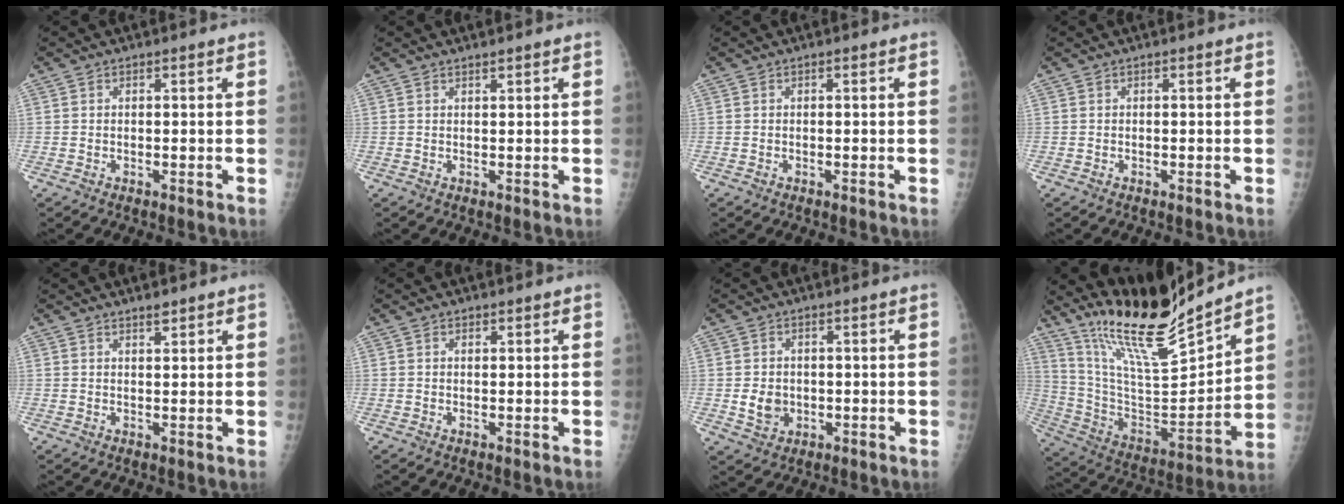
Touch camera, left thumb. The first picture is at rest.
{"total": 0.8, "force": [0.7, 0.0, 0.2], "torque": [-0.002, -0.006, 0.013]}
{"total": 0.0}
{"total": 0.0}
{"total": 1.6, "force": [1.4, 0.4, 0.6], "torque": [-0.004, -0.012, 0.023]}
{"total": 0.8, "force": [0.5, 0.6, 0.3], "torque": [-0.001, -0.003, 0.007]}
{"total": 4.4, "force": [-0.2, 3.6, 2.4], "torque": [-0.025, -0.001, 0.006]}
{"total": 20.2, "force": [17.5, 2.3, 9.7], "torque": [-0.139, -0.105, 0.320]}